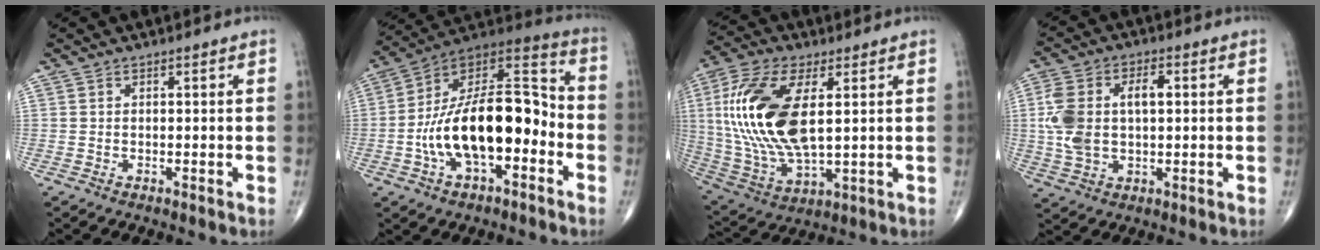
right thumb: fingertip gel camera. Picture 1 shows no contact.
{"total": 21.8, "force": [-4.7, 10.6, 18.5], "torque": [-0.297, 0.053, -0.081]}
{"total": 20.7, "force": [3.5, 9.4, 18.0], "torque": [-0.390, -0.017, 0.068]}
{"total": 11.7, "force": [1.0, 6.7, 9.5], "torque": [-0.200, 0.020, 0.024]}